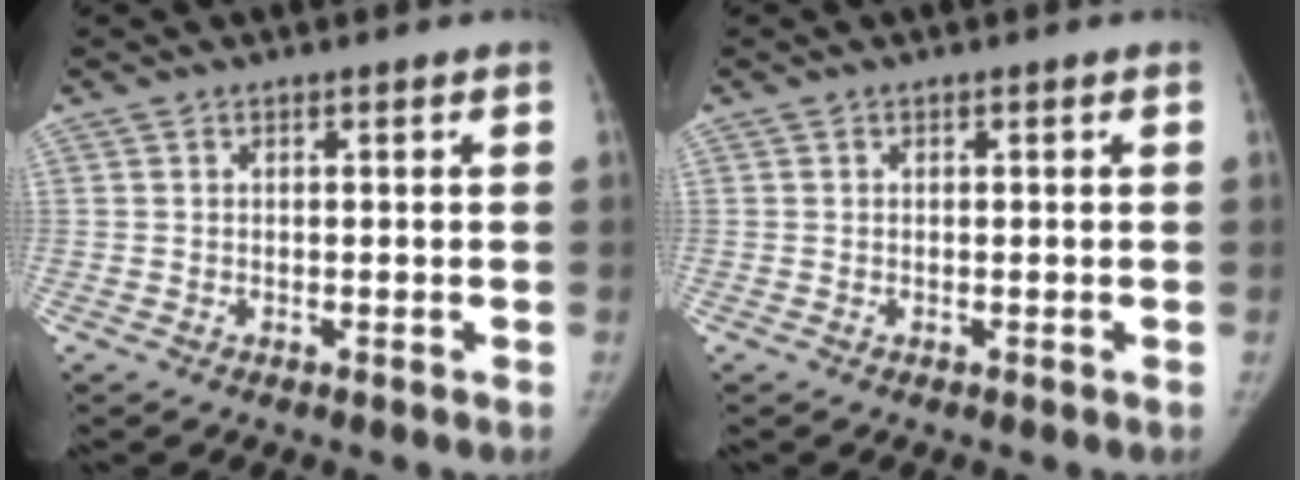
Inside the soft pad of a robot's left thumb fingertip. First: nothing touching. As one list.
[{"total": 0.0}]